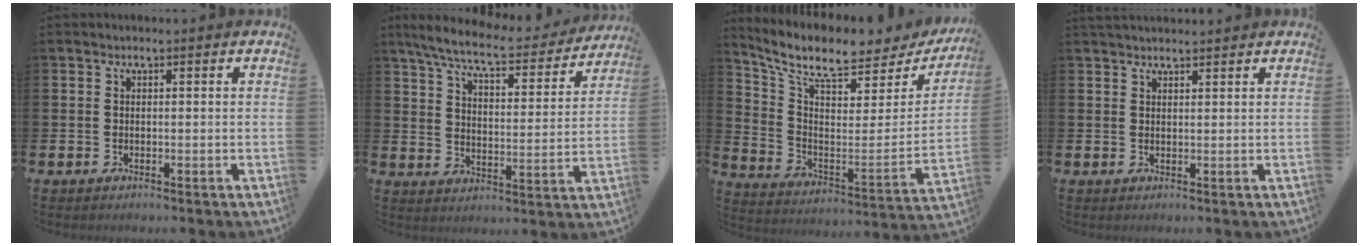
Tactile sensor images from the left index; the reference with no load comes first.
{"total": 8.1, "force": [7.2, 1.0, 3.5], "torque": [-0.095, -0.047, 0.120]}
{"total": 8.7, "force": [7.2, 2.4, 4.2], "torque": [-0.106, -0.061, 0.117]}
{"total": 1.8, "force": [1.8, 0.3, 0.2], "torque": [0.001, -0.006, 0.030]}